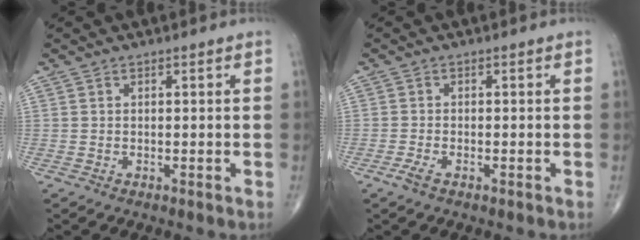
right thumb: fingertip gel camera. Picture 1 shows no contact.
{"total": 1.8, "force": [-1.2, 0.6, 1.3], "torque": [-0.035, 0.001, -0.026]}